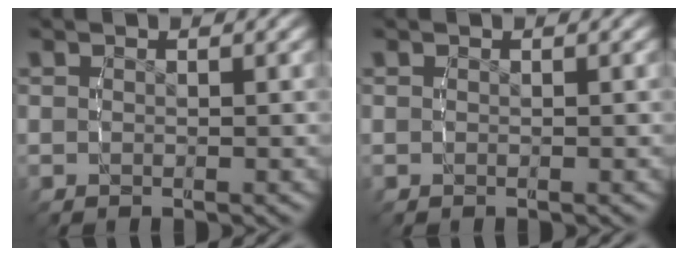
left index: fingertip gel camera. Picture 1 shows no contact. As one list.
[{"total": 0.0}]